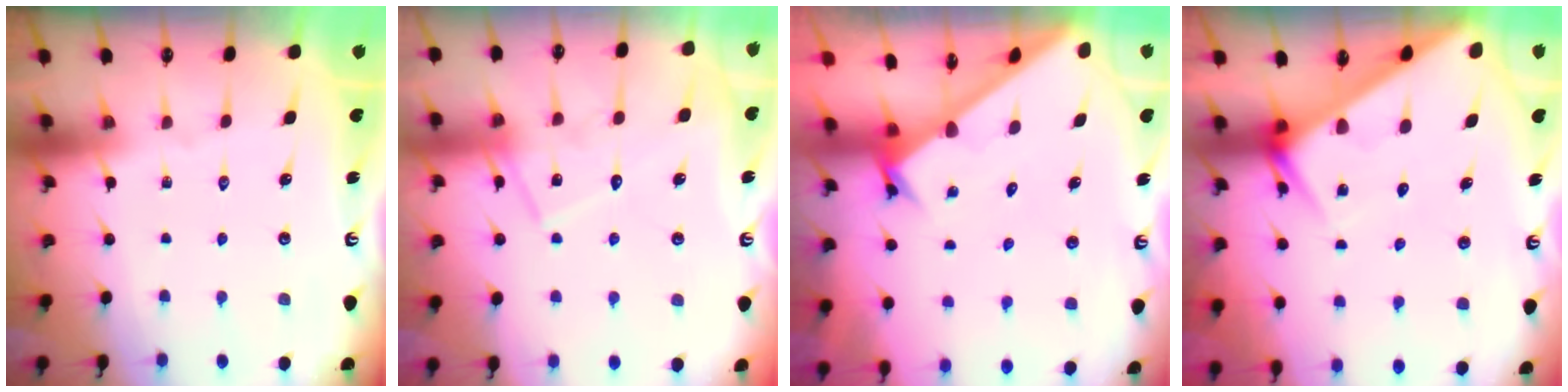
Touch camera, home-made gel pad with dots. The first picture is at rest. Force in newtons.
{"total": 13.2, "press": 13.2, "slide": 0.9}
{"total": 2.5, "press": 2.5, "slide": 0.2}
{"total": 6.4, "press": 6.4, "slide": 0.4}